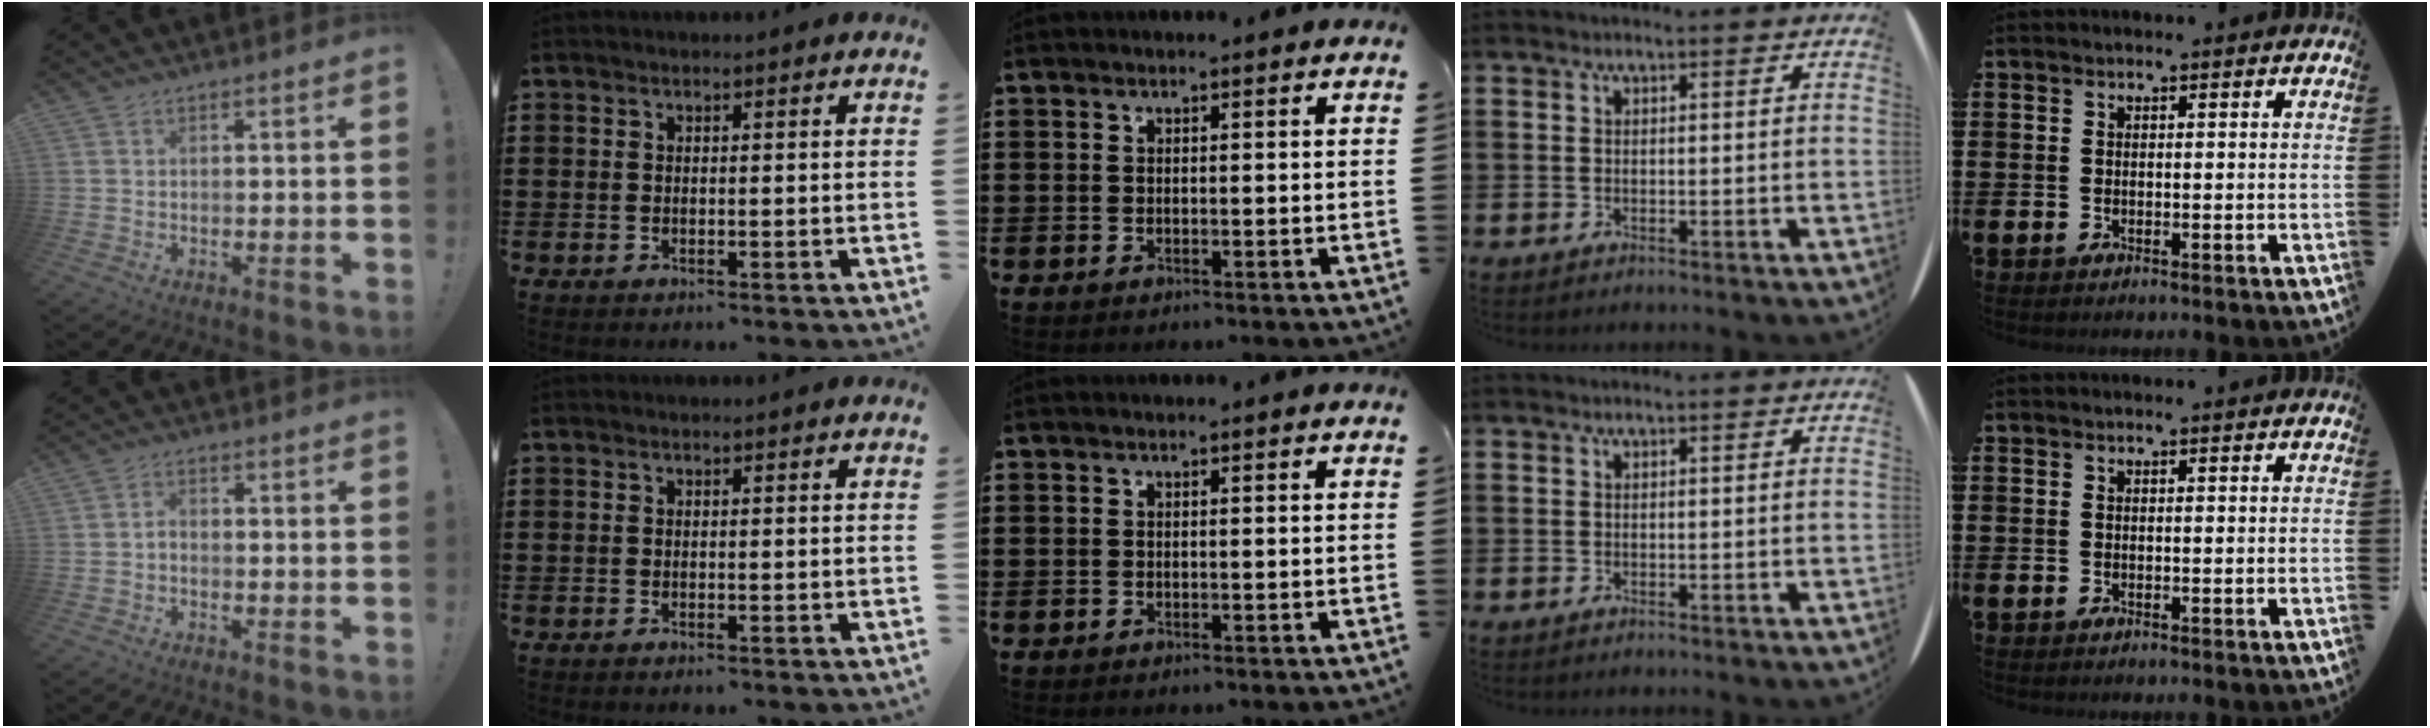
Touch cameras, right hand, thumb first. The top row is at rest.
{"thumb": {"total": 1.7, "force": [-1.1, 0.7, 1.0], "torque": [-0.023, 0.008, -0.019]}}